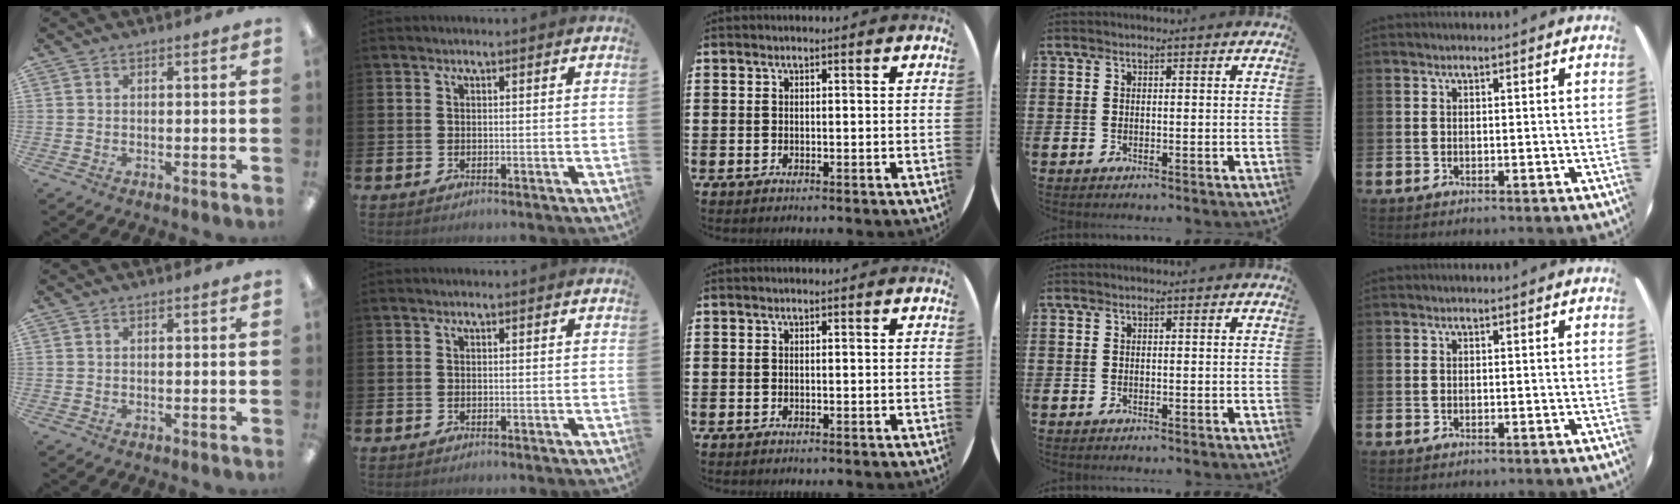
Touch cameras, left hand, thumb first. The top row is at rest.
{}